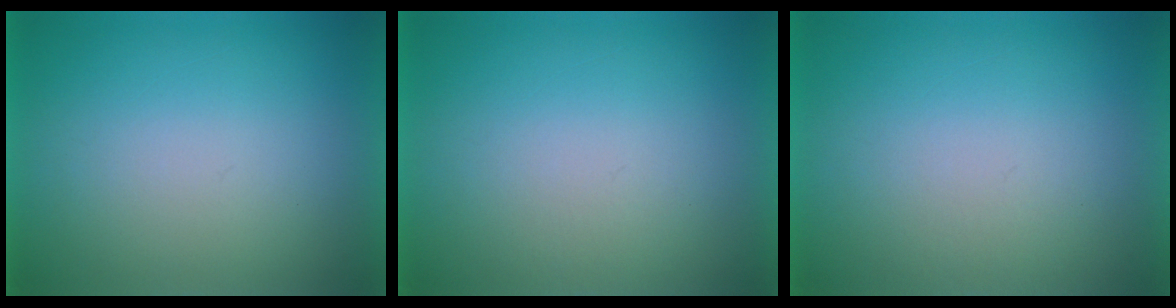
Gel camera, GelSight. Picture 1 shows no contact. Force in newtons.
{"total": 1.1}
{"total": 1.2}